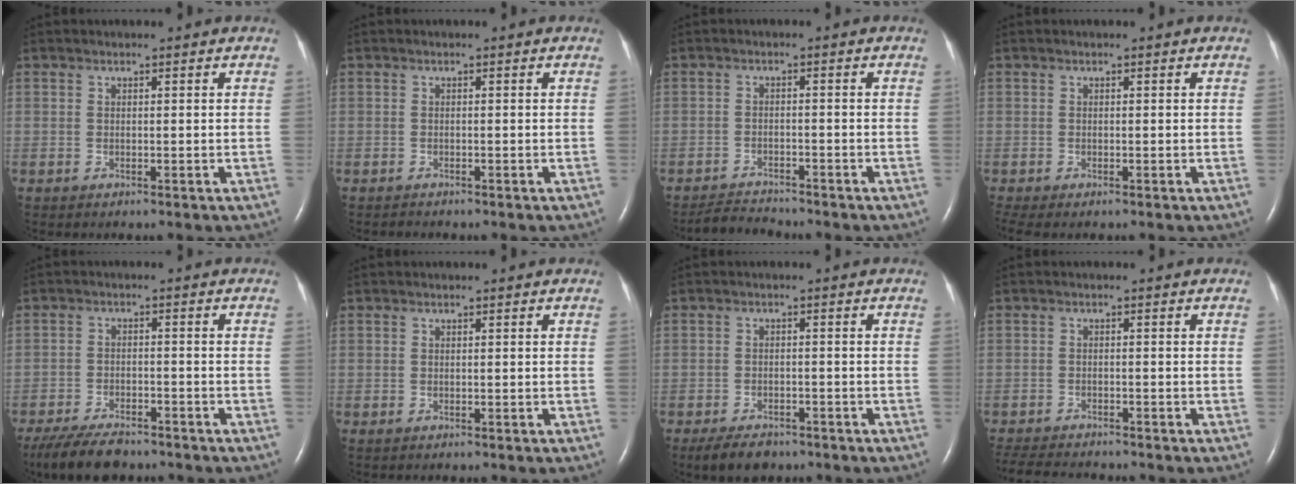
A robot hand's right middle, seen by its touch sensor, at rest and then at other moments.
{"total": 0.5, "force": [-0.5, 0.0, -0.1], "torque": [-0.008, -0.003, -0.010]}
{"total": 3.3, "force": [-3.3, 0.0, -0.1], "torque": [-0.005, -0.018, -0.057]}
{"total": 1.4, "force": [-1.1, 0.2, 0.8], "torque": [-0.015, -0.007, -0.018]}
{"total": 9.0, "force": [-7.5, 2.9, 4.2], "torque": [-0.078, -0.017, -0.124]}
{"total": 0.0}
{"total": 5.0, "force": [-3.8, 2.3, 2.2], "torque": [-0.044, -0.005, -0.058]}
{"total": 7.9, "force": [-7.3, 1.2, 2.7], "torque": [-0.044, -0.012, -0.113]}